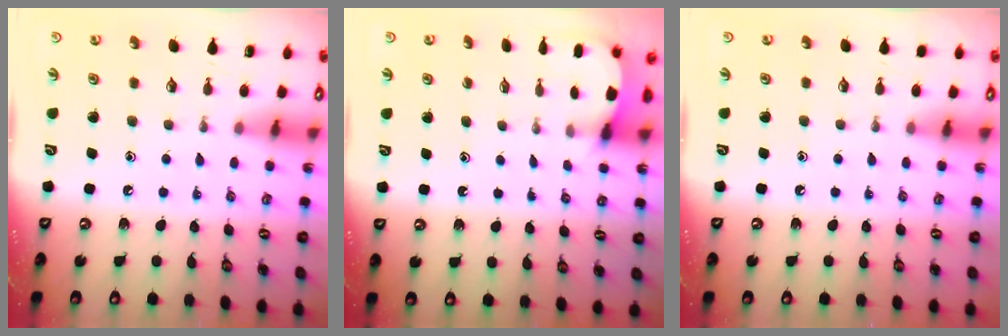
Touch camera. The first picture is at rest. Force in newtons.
{"total": 2.6, "press": 2.6, "slide": 0.3}
{"total": 1.9, "press": 1.9, "slide": 0.1}